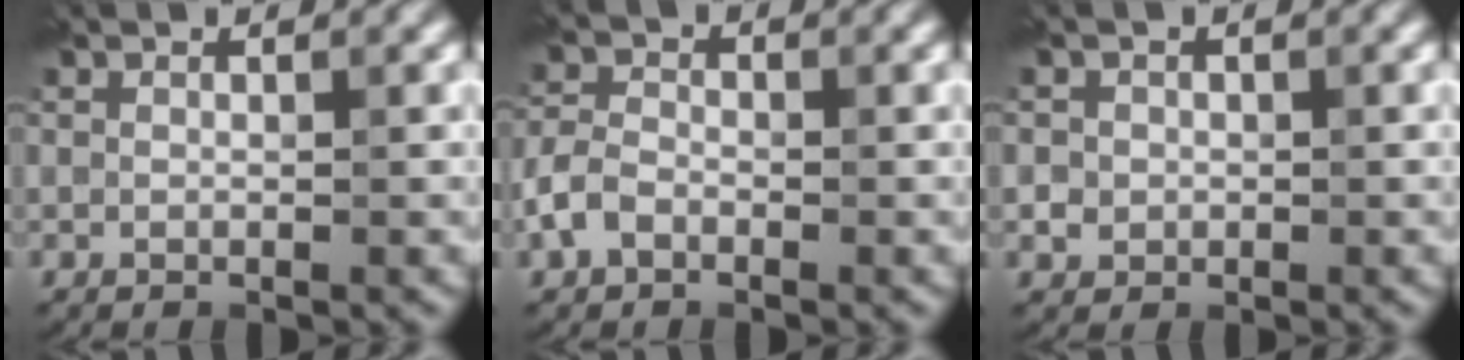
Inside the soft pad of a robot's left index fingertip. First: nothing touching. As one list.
[{"total": 2.5, "force": [-1.3, 1.7, 1.3], "torque": [-0.027, 0.005, -0.037]}, {"total": 1.5, "force": [0.1, 1.4, 0.3], "torque": [0.009, -0.003, 0.001]}]